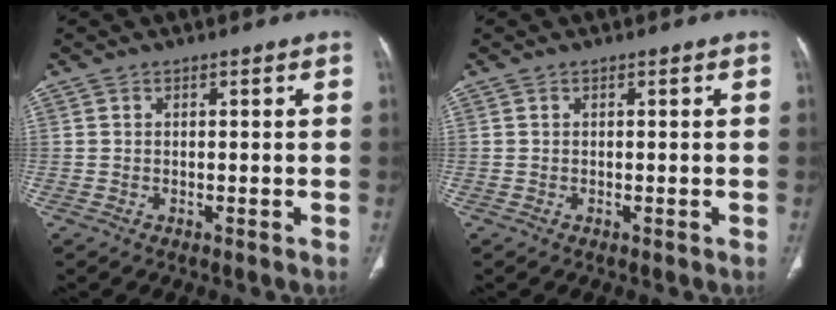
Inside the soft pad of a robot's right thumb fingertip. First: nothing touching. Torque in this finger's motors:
{"motor_torque": [0.05, 0.02, -0.24, 0.08, 0.02]}